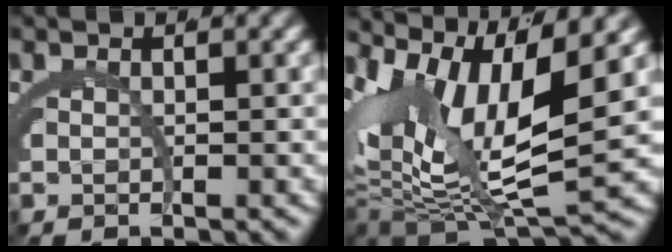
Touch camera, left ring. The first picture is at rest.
{"total": 11.1, "force": [-1.3, 6.4, 9.0], "torque": [-0.154, -0.022, -0.017]}